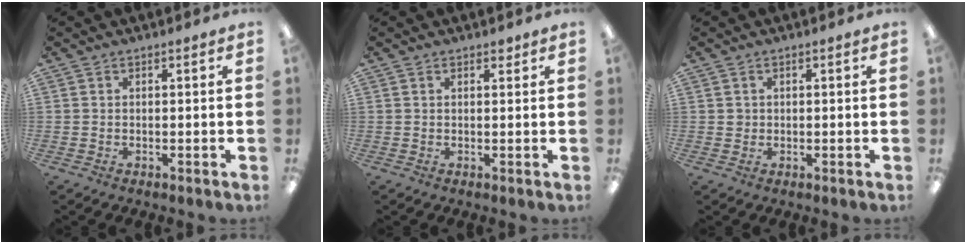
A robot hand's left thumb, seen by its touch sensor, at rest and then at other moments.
{"total": 1.4, "force": [1.0, 0.7, 0.7], "torque": [-0.007, -0.002, 0.016]}
{"total": 1.2, "force": [0.3, 1.2, 0.2], "torque": [-0.005, 0.006, 0.005]}